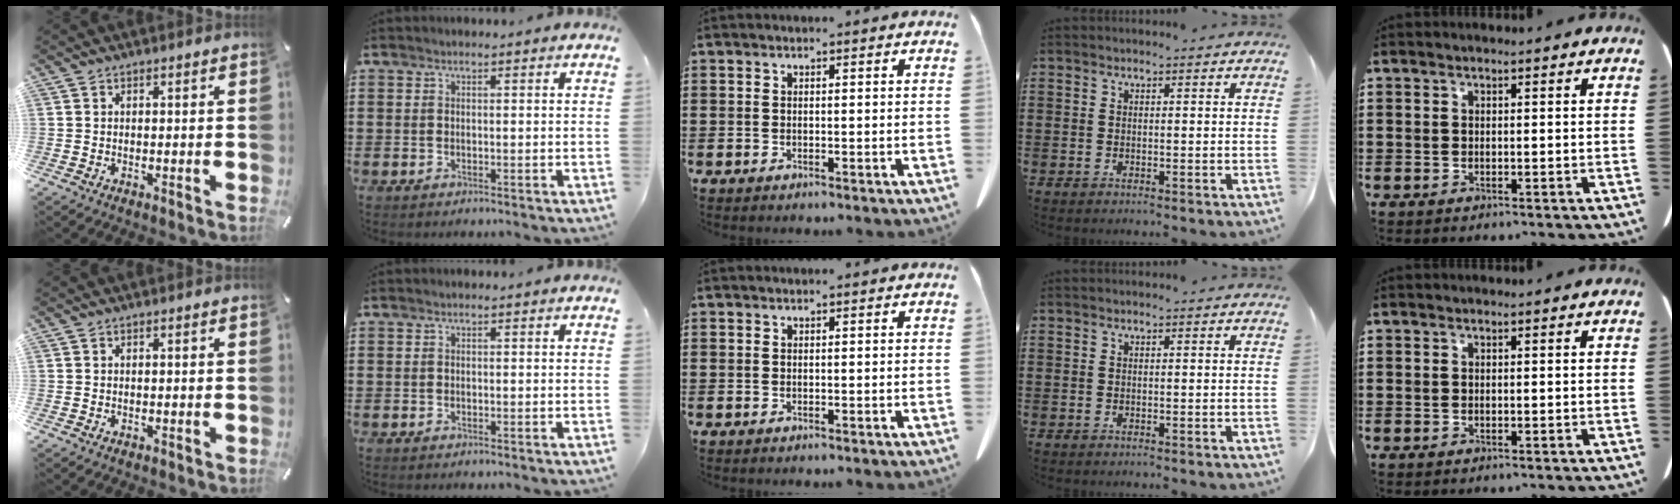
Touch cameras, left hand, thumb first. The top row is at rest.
{}